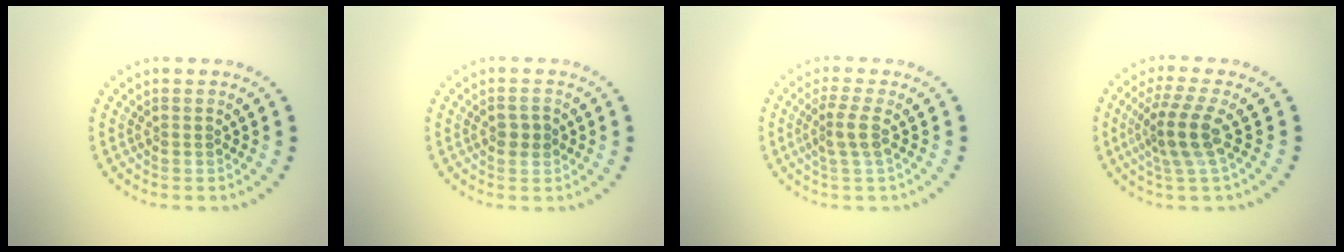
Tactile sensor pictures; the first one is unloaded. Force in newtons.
{"total": 1.6, "press": 1.6, "slide": 0.1}
{"total": 2.3, "press": 1.7, "slide": 1.6}
{"total": 3.7, "press": 2.7, "slide": 2.5}